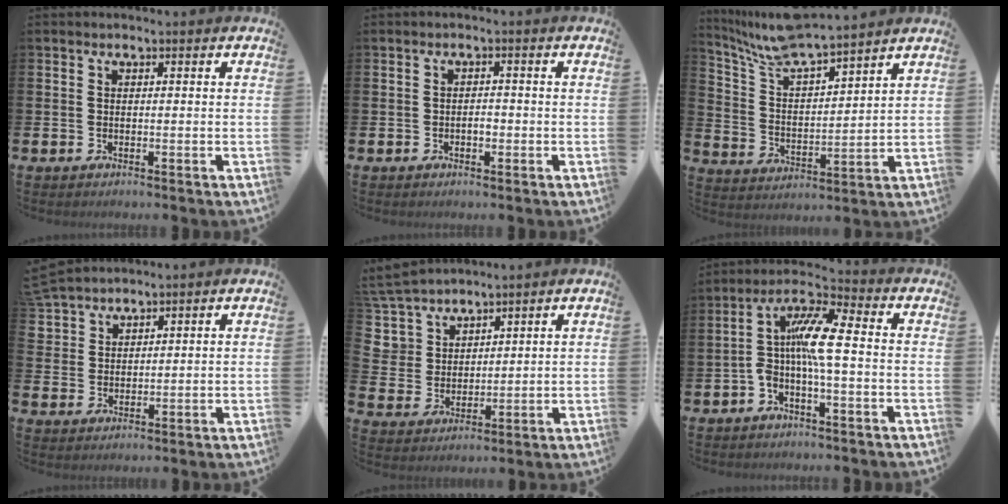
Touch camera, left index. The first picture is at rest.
{"total": 1.4, "force": [-0.5, 0.8, 1.0], "torque": [-0.010, -0.001, -0.011]}
{"total": 7.8, "force": [7.5, 0.4, 2.3], "torque": [-0.071, -0.051, 0.132]}
{"total": 4.5, "force": [4.3, 1.1, -0.1], "torque": [-0.012, -0.019, 0.082]}
{"total": 6.6, "force": [5.9, 3.1, 0.2], "torque": [-0.047, -0.027, 0.111]}
{"total": 7.4, "force": [-0.7, 1.4, 7.2], "torque": [-0.159, -0.015, -0.026]}